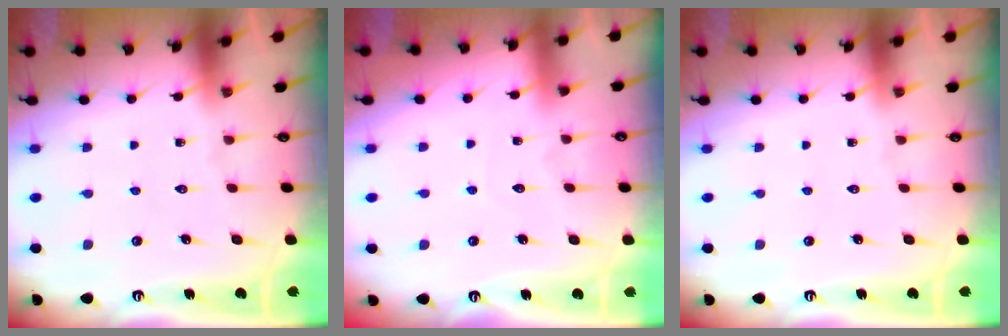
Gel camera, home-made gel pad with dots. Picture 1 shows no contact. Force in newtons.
{"total": 2.9, "press": 2.9, "slide": 0.3}
{"total": 0.0}